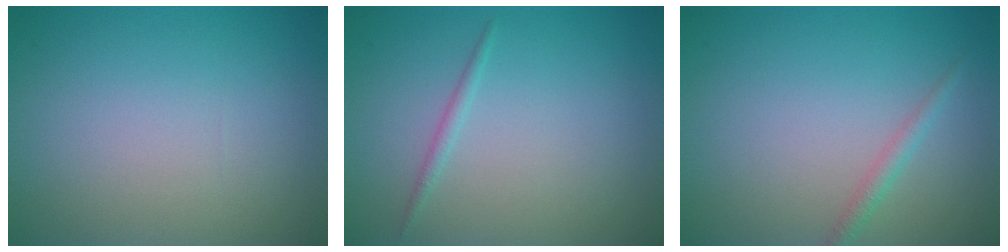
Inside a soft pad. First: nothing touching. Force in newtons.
{"total": 0.8, "press": 0.8, "slide": 0.0}
{"total": 1.2, "press": 1.2, "slide": 0.1}